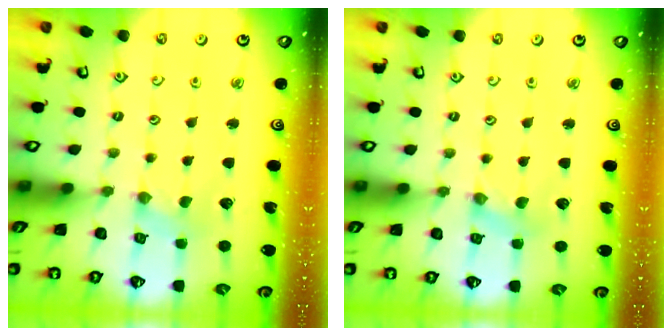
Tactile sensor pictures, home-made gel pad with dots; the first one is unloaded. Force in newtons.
{"total": 1.0, "press": 0.9, "slide": 0.3}